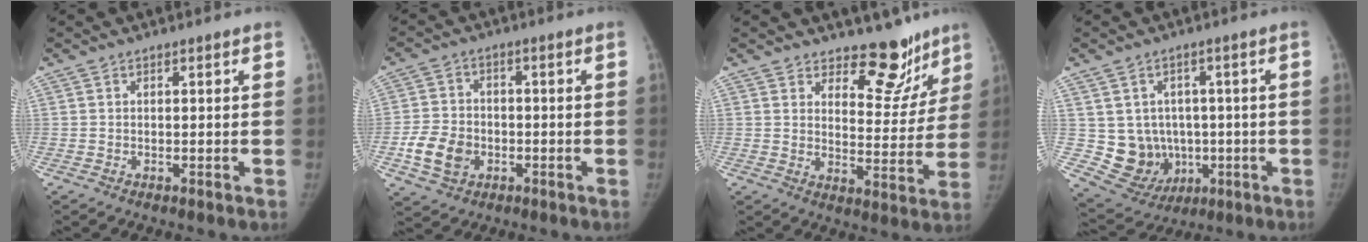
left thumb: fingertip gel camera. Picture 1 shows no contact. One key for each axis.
{"total": 8.4, "fx": -2.7, "fy": 6.5, "fz": 4.6, "tx": -0.074, "ty": 0.010, "tz": -0.048}
{"total": 11.2, "fx": 8.9, "fy": 5.4, "fz": 3.9, "tx": -0.002, "ty": -0.074, "tz": 0.124}
{"total": 10.1, "fx": -0.5, "fy": 9.1, "fz": 4.2, "tx": -0.035, "ty": 0.004, "tz": 0.018}